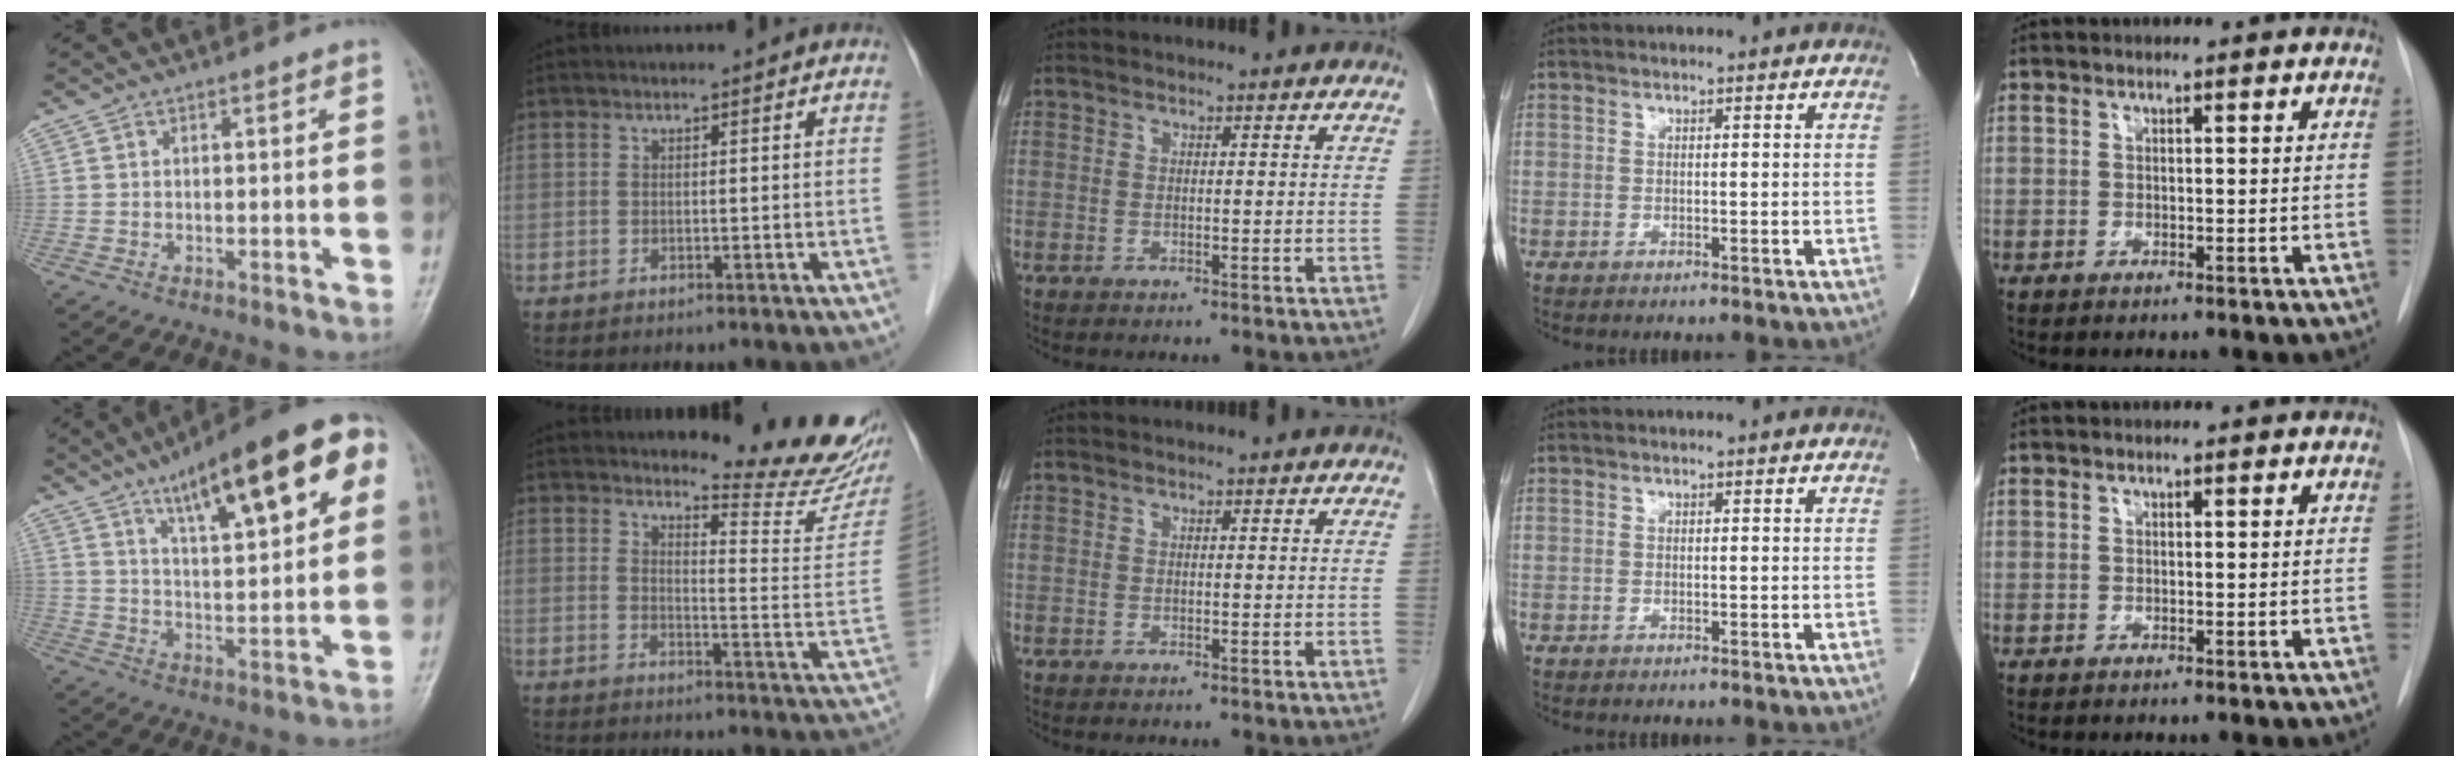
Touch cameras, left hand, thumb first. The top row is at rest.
{"thumb": {"total": 21.5, "force": [10.1, 6.5, 17.8], "torque": [-0.227, -0.012, 0.151]}, "index": {"total": 13.3, "force": [12.8, -0.4, 3.7], "torque": [-0.047, -0.103, 0.148]}}